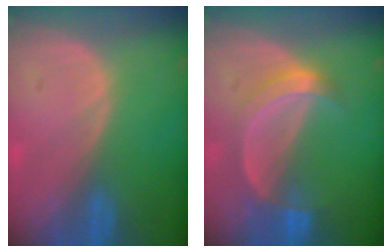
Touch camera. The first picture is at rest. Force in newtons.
{"total": 5.6, "press": 5.3, "slide": 1.7}